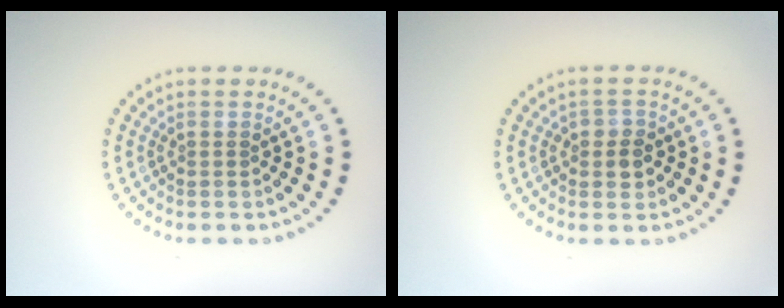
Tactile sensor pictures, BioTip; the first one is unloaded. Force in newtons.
{"total": 1.9, "press": 1.9, "slide": 0.5}